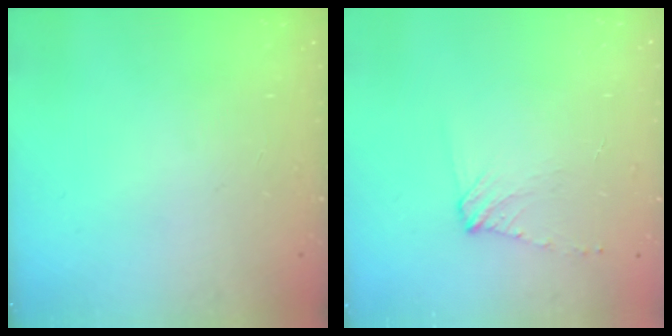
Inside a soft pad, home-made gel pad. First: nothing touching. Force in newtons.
{"total": 6.1, "press": 6.0, "slide": 1.0}